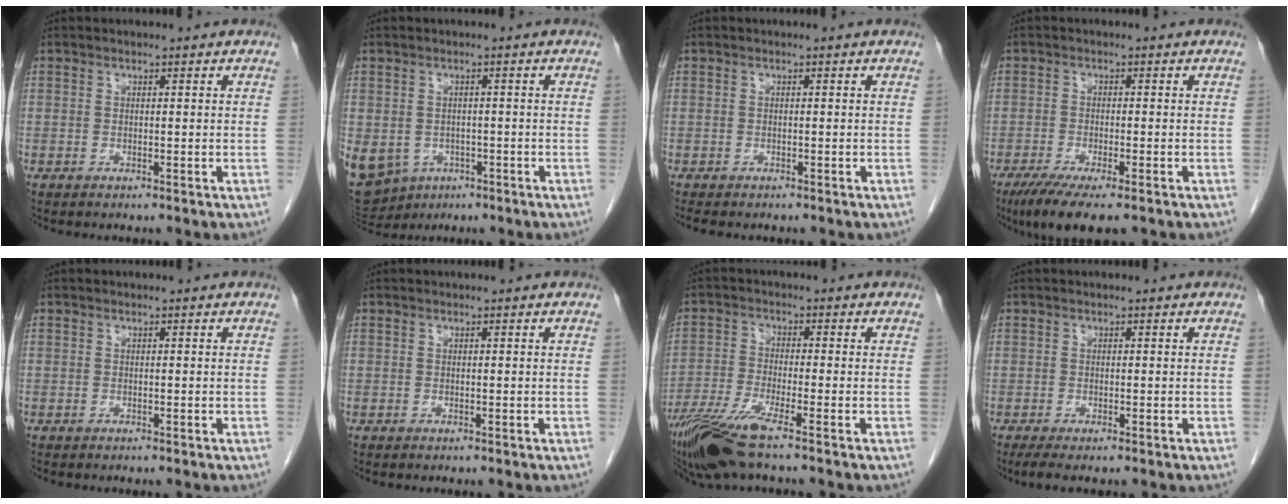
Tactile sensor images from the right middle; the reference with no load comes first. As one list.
[{"total": 22.3, "force": [-8.8, 18.4, 8.9], "torque": [-0.325, -0.014, -0.115]}, {"total": 2.6, "force": [-2.2, 0.9, 1.1], "torque": [-0.018, -0.007, -0.026]}, {"total": 7.6, "force": [-5.2, 1.1, 5.4], "torque": [-0.088, -0.020, -0.084]}, {"total": 0.0}, {"total": 0.0}, {"total": 8.7, "force": [-6.3, -0.2, 6.0], "torque": [-0.120, -0.023, -0.119]}, {"total": 2.3, "force": [-1.6, 0.3, 1.7], "torque": [-0.034, -0.010, -0.029]}]